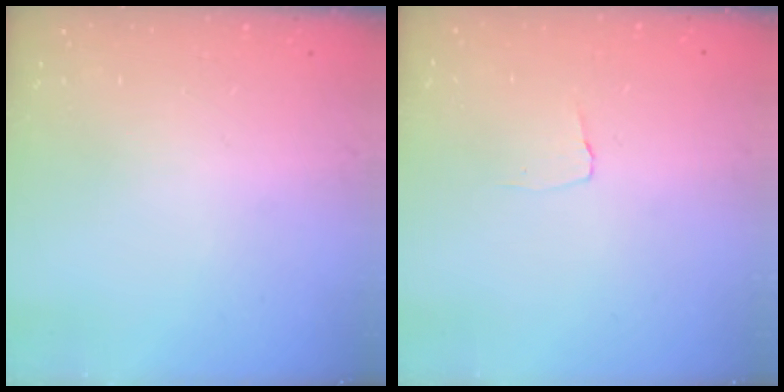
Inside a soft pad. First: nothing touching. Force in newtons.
{"total": 2.9, "press": 2.8, "slide": 0.3}